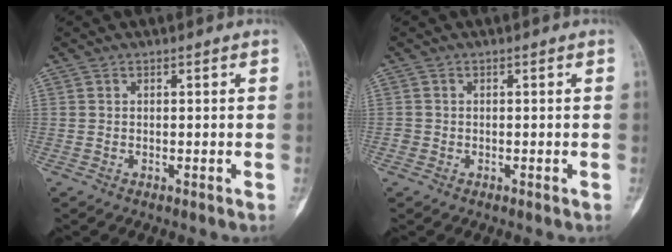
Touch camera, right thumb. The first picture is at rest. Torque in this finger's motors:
{"motor_torque": [0.15, 0.02, 0.34, -0.13, 0.04]}